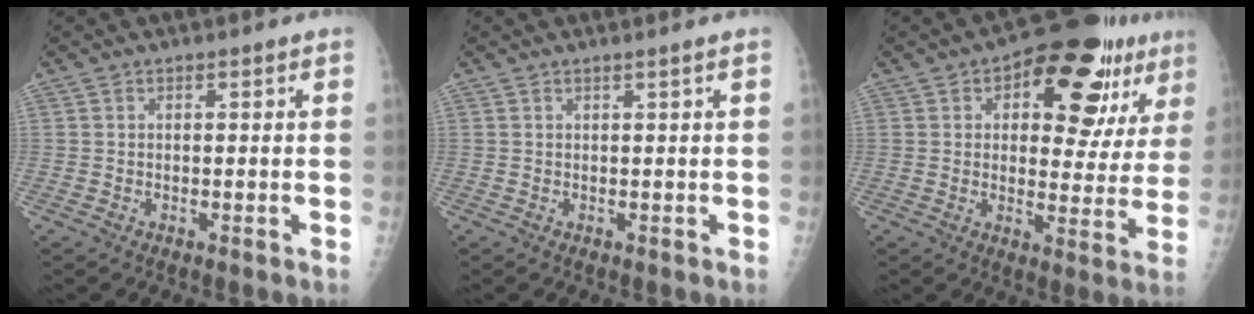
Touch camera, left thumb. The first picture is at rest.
{"total": 0.8, "force": [0.3, -0.3, 0.6], "torque": [-0.019, -0.005, 0.010]}
{"total": 19.3, "force": [9.3, 9.5, 14.1], "torque": [-0.130, -0.016, 0.123]}